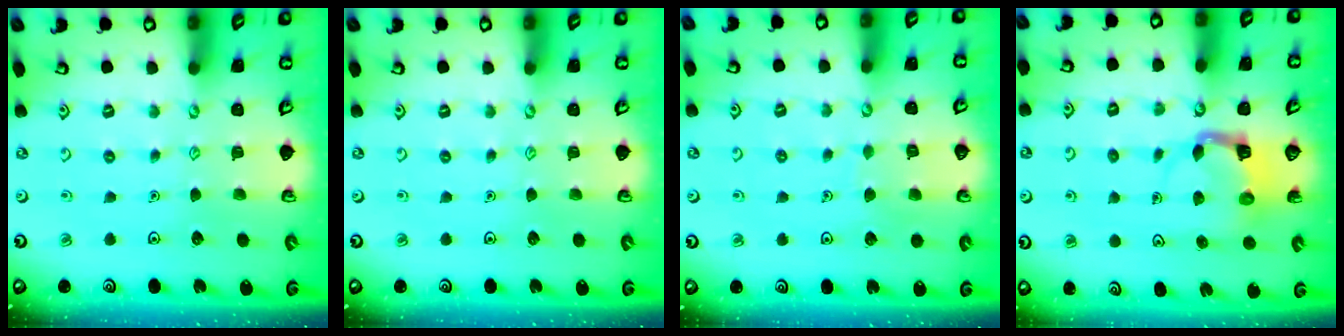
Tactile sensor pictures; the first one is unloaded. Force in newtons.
{"total": 0.0}
{"total": 5.8, "press": 5.8, "slide": 0.4}
{"total": 4.6, "press": 4.6, "slide": 0.1}